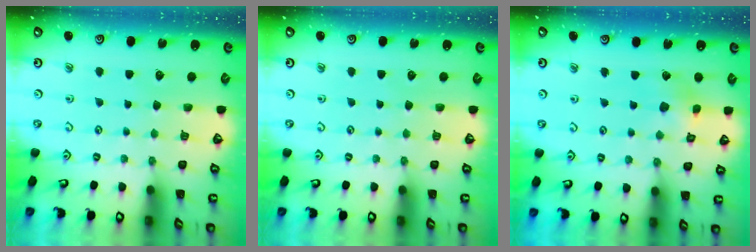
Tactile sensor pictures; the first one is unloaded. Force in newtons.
{"total": 0.0}
{"total": 6.2, "press": 6.2, "slide": 0.6}